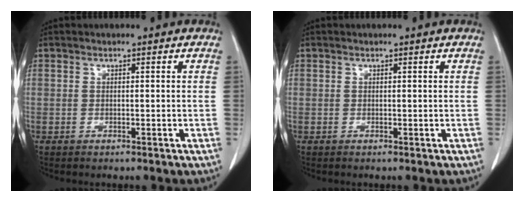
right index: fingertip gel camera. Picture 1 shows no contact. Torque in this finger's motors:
{"motor_torque": [0.00, 0.00, 0.00, 0.00]}